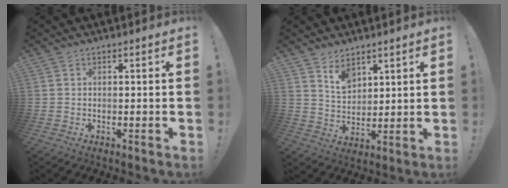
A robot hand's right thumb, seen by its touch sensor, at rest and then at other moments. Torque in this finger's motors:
{"motor_torque": [-0.37, 0.80, 0.07, 0.73, -0.01]}